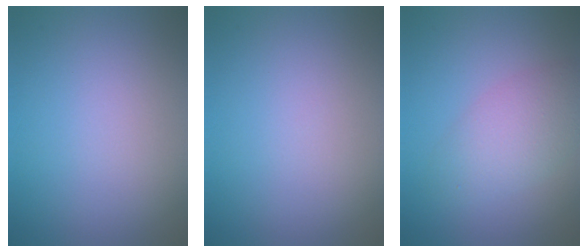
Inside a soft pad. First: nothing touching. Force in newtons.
{"total": 0.0}
{"total": 3.7, "press": 3.7, "slide": 0.2}